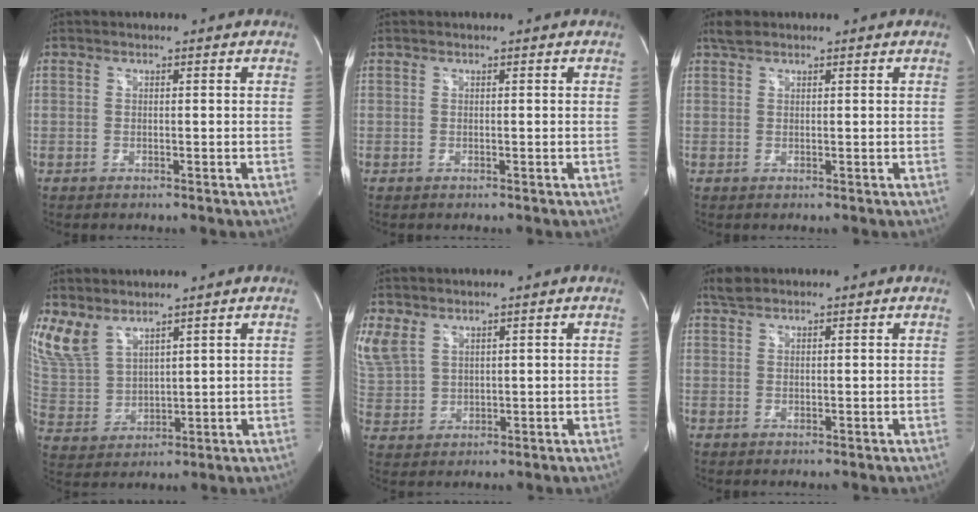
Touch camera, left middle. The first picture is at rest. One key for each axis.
{"total": 0.0}
{"total": 1.9, "fx": 1.6, "fy": 0.7, "fz": 0.8, "tx": -0.021, "ty": 0.013, "tz": 0.033}
{"total": 9.2, "fx": 7.2, "fy": 4.0, "fz": 4.0, "tx": -0.105, "ty": 0.005, "tz": 0.171}
{"total": 8.7, "fx": 5.2, "fy": 5.9, "fz": 3.7, "tx": -0.113, "ty": 0.012, "tz": 0.124}
{"total": 1.9, "fx": 1.7, "fy": 0.6, "fz": 0.7, "tx": -0.018, "ty": 0.012, "tz": 0.036}